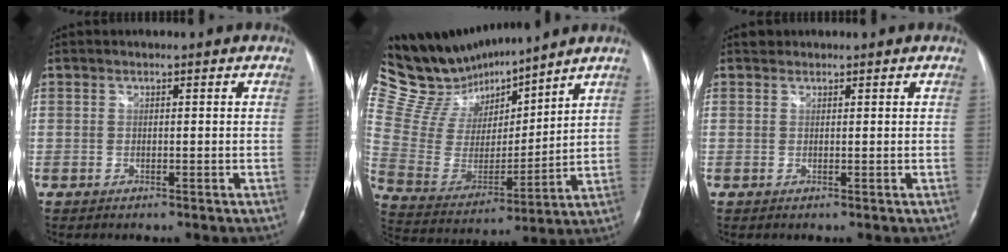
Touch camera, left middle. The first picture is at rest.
{"total": 17.6, "force": [16.3, 3.9, 5.5], "torque": [-0.115, 0.000, 0.307]}
{"total": 0.8, "force": [0.7, 0.4, -0.1], "torque": [-0.003, 0.006, 0.010]}